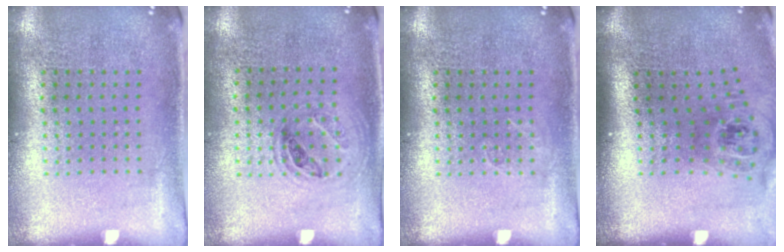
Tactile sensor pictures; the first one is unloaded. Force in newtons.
{"total": 0.9, "press": 0.8, "slide": 0.4}
{"total": 0.6, "press": 0.5, "slide": 0.2}
{"total": 1.6, "press": 1.2, "slide": 1.0}